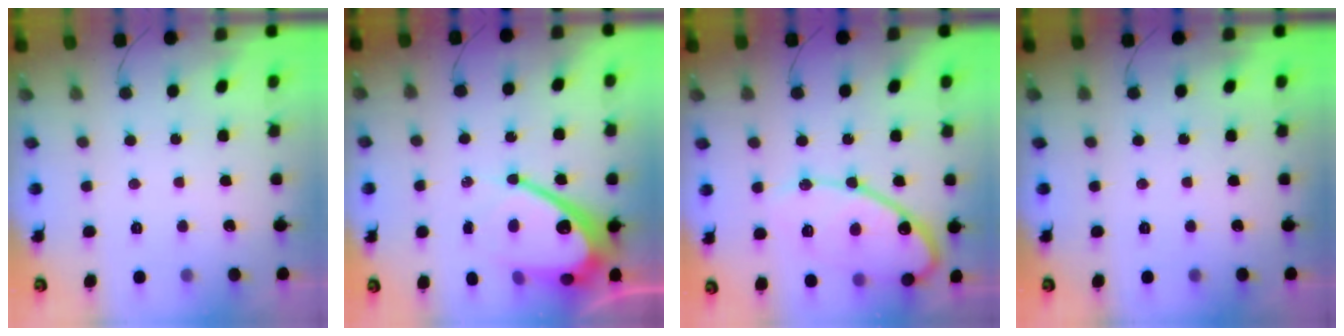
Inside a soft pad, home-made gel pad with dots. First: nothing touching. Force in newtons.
{"total": 15.5, "press": 15.4, "slide": 1.5}
{"total": 15.4, "press": 15.3, "slide": 1.3}
{"total": 0.0}